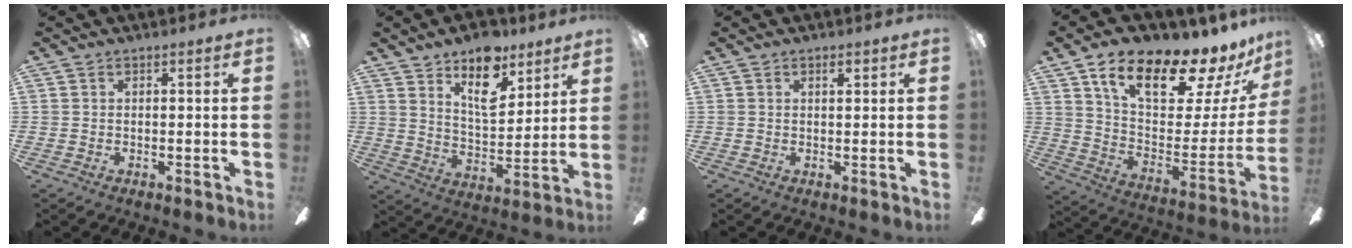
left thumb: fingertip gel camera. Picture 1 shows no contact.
{"total": 13.7, "force": [9.0, 6.6, 8.1], "torque": [-0.112, -0.047, 0.156]}
{"total": 1.4, "force": [0.8, 0.6, 0.9], "torque": [-0.011, -0.002, 0.013]}
{"total": 19.4, "force": [13.9, 7.2, 11.4], "torque": [-0.189, -0.087, 0.233]}